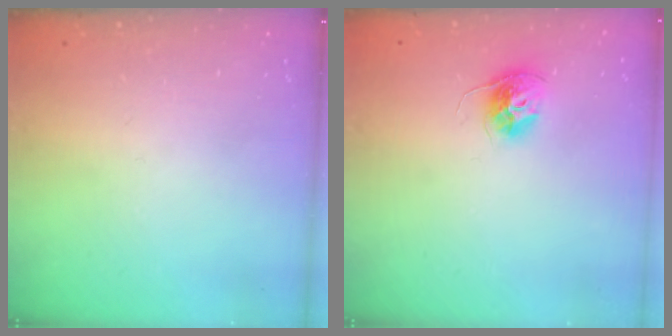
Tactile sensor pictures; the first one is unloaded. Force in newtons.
{"total": 10.8, "press": 10.8, "slide": 0.8}